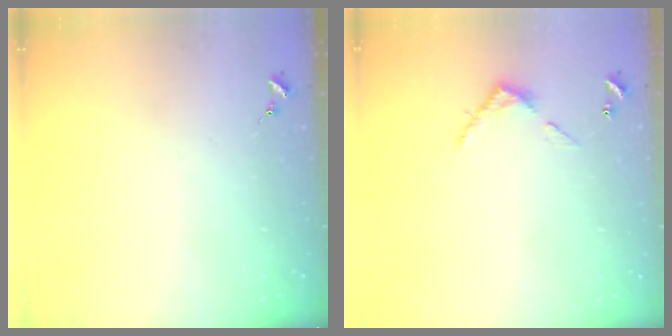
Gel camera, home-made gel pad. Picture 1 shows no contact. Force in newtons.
{"total": 3.9, "press": 3.9, "slide": 0.3}